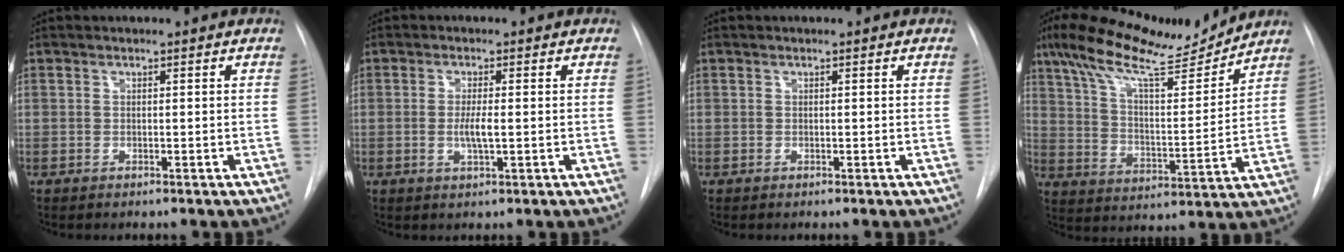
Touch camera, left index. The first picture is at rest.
{"total": 2.8, "force": [-0.3, 0.4, 2.8], "torque": [-0.056, -0.006, -0.005]}
{"total": 0.0}
{"total": 15.5, "force": [13.2, 2.2, 7.8], "torque": [-0.142, 0.003, 0.221]}